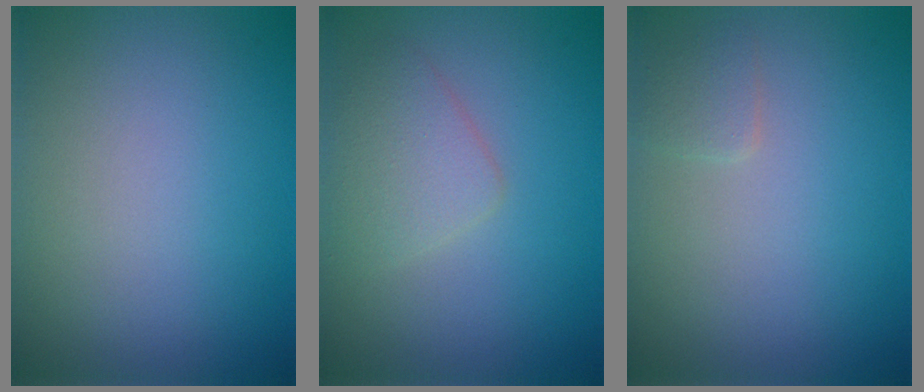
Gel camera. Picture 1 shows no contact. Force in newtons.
{"total": 2.8, "press": 2.8, "slide": 0.0}
{"total": 1.0, "press": 1.0, "slide": 0.0}